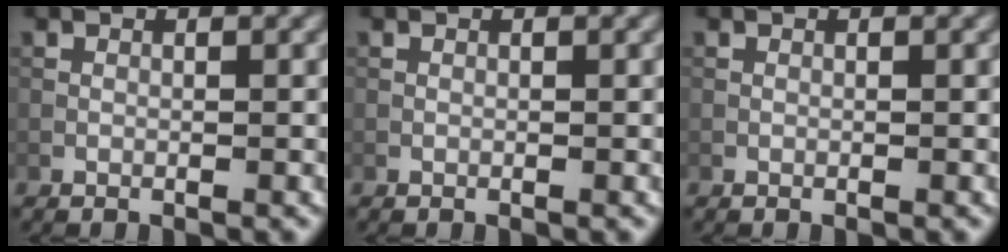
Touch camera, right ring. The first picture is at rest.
{"total": 0.0}
{"total": 0.0}